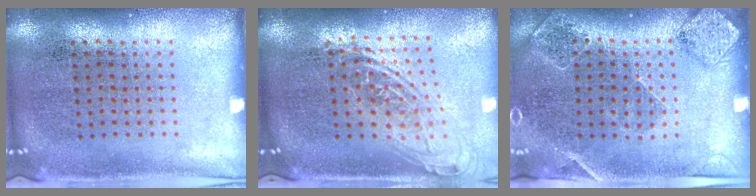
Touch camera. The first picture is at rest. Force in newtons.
{"total": 2.0, "press": 1.5, "slide": 1.2}
{"total": 1.6, "press": 1.5, "slide": 0.3}